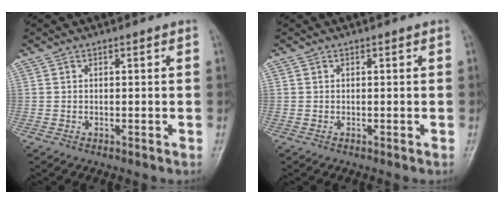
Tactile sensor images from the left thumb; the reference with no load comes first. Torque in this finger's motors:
{"motor_torque": [-0.01, 0.04, -0.13, -0.06, 0.00]}